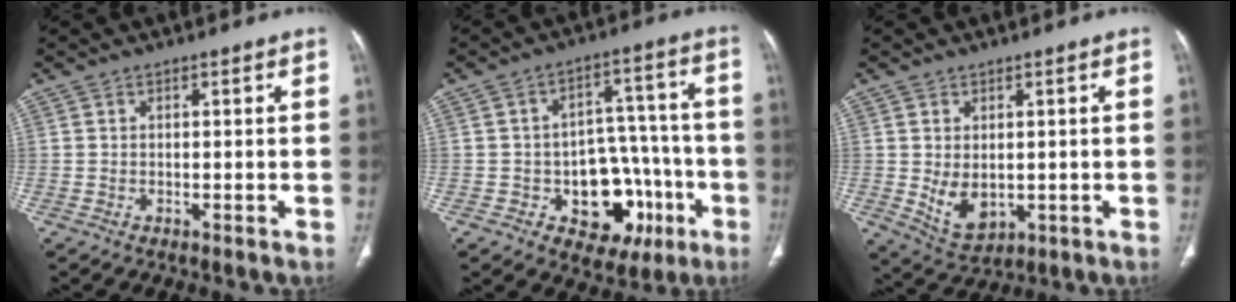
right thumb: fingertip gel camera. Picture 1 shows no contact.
{"total": 15.8, "force": [-5.6, 10.6, 10.3], "torque": [-0.082, 0.048, -0.065]}
{"total": 6.4, "force": [-0.3, 4.3, 4.8], "torque": [-0.073, -0.011, 0.017]}